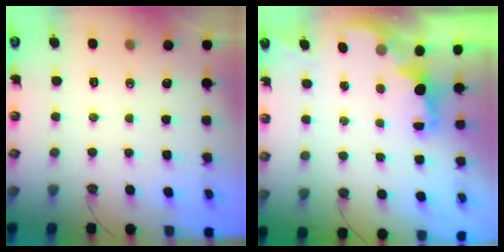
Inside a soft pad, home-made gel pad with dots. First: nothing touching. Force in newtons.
{"total": 1.7, "press": 1.6, "slide": 0.6}